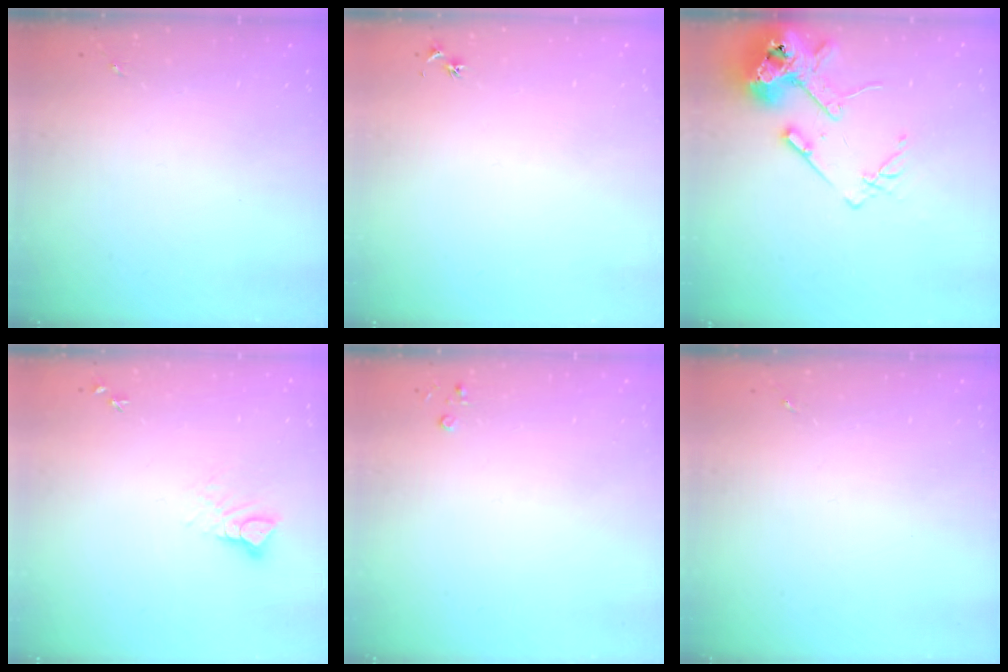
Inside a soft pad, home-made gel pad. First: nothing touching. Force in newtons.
{"total": 3.0, "press": 2.9, "slide": 0.4}
{"total": 15.2, "press": 14.9, "slide": 2.8}
{"total": 5.0, "press": 5.0, "slide": 0.2}
{"total": 2.2, "press": 2.2, "slide": 0.3}
{"total": 0.0}